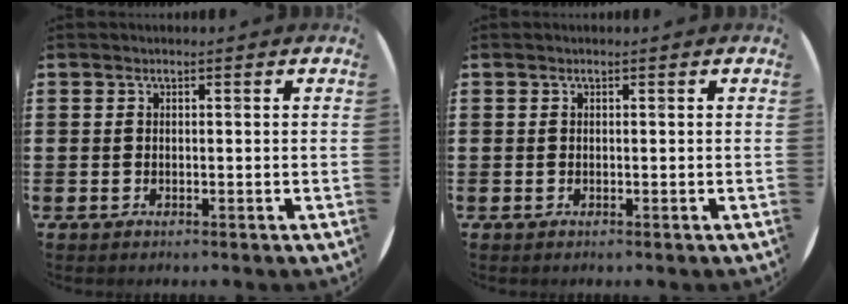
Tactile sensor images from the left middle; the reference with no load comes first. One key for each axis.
{"total": 0.0}